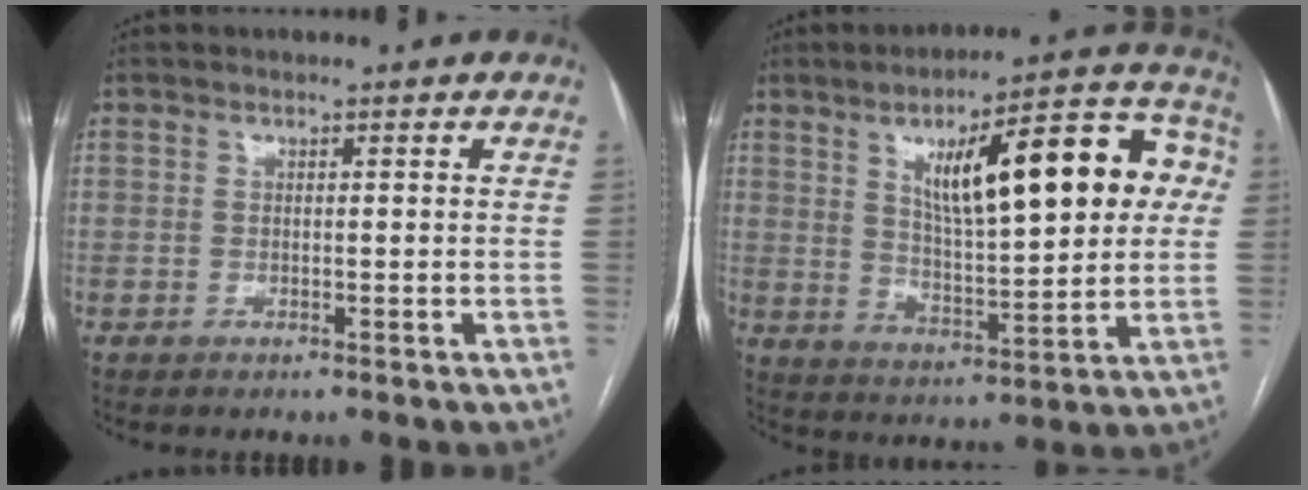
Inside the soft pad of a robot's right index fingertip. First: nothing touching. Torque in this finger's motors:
{"motor_torque": [1.33, 0.81, 0.54, 0.21]}